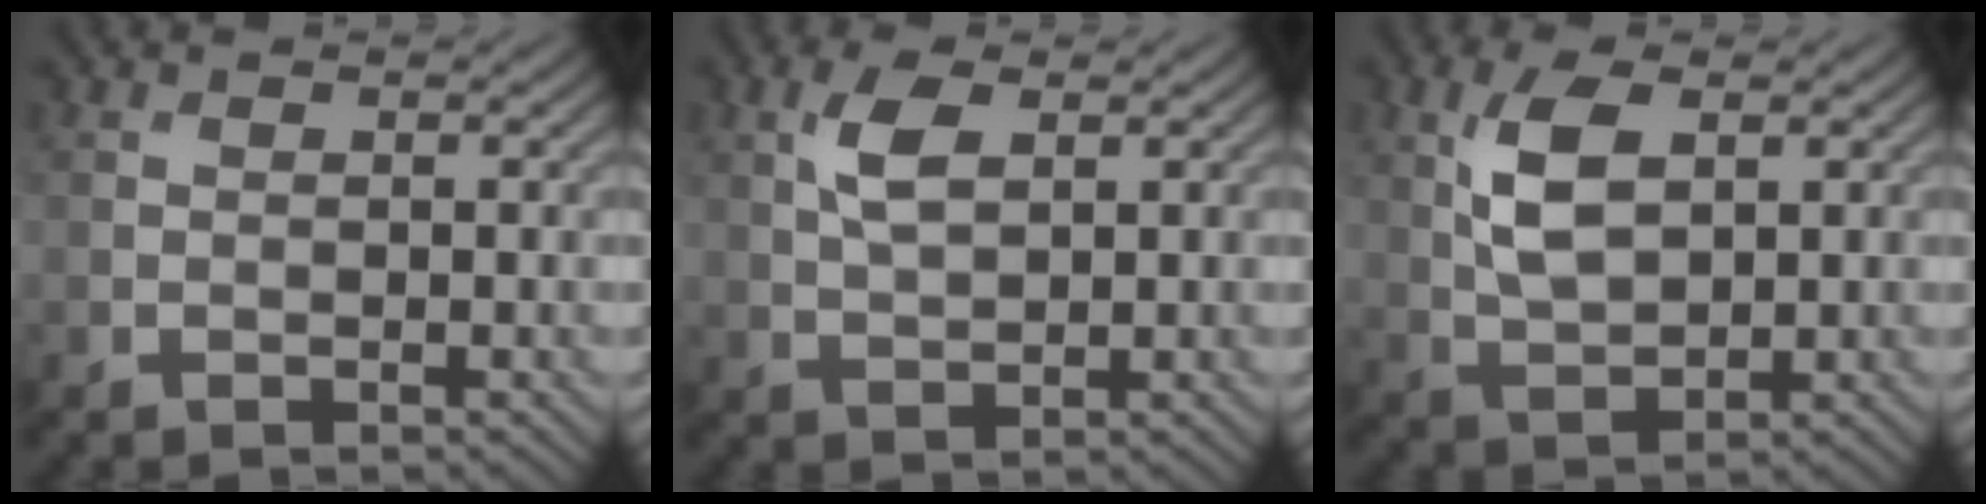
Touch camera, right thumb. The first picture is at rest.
{"total": 3.9, "force": [1.5, 1.8, 3.2], "torque": [-0.076, 0.006, 0.030]}
{"total": 6.2, "force": [1.9, 2.9, 5.2], "torque": [-0.116, 0.003, 0.040]}